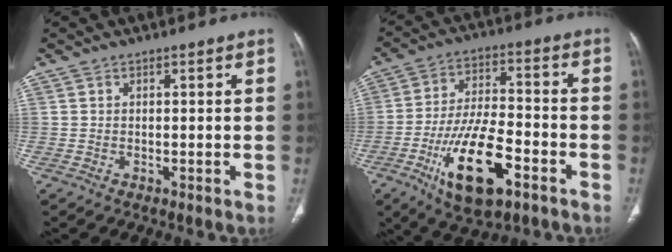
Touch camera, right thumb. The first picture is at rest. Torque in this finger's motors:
{"motor_torque": [3.17, 1.84, 2.01, -0.76, 0.61]}